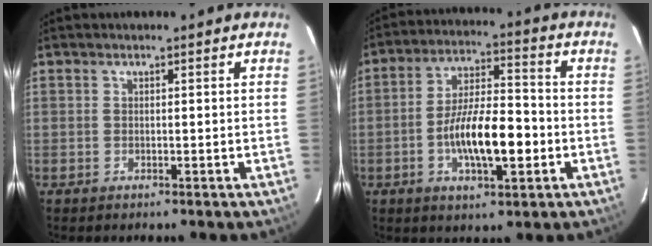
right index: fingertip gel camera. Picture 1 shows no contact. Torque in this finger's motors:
{"motor_torque": [0.54, -0.17, 0.50, 0.17]}